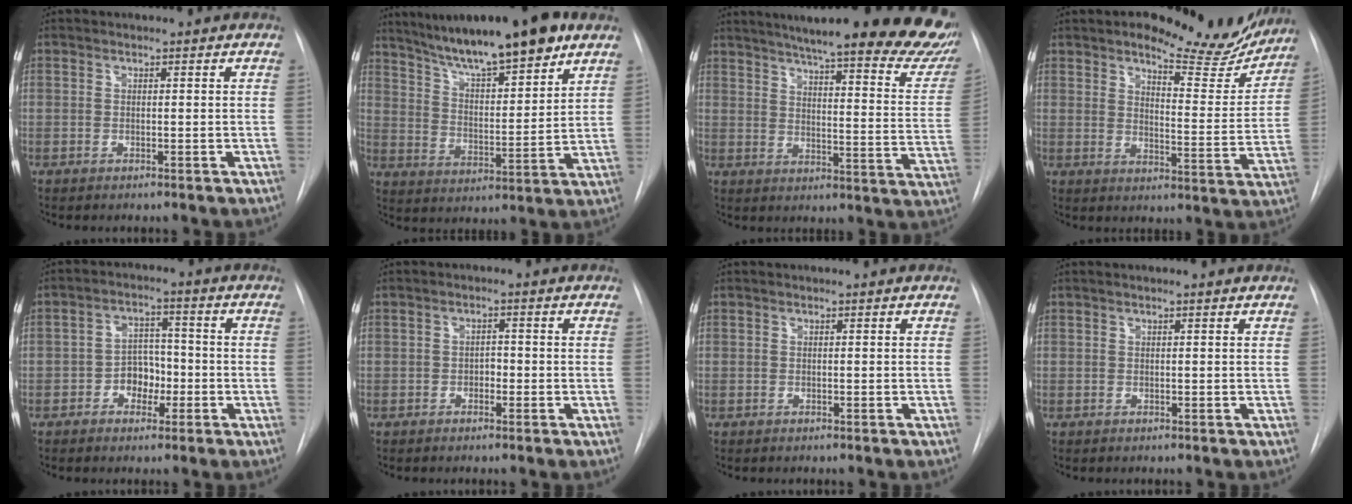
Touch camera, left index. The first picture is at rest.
{"total": 16.7, "force": [12.8, 2.1, 10.6], "torque": [-0.168, 0.012, 0.209]}
{"total": 32.1, "force": [26.3, 4.1, 18.0], "torque": [-0.198, -0.065, 0.318]}
{"total": 14.4, "force": [12.5, 4.0, 6.0], "torque": [-0.061, -0.035, 0.147]}
{"total": 5.1, "force": [-1.8, 3.6, 3.1], "torque": [-0.049, 0.015, -0.031]}
{"total": 1.6, "force": [-0.6, 1.1, 1.0], "torque": [-0.010, 0.006, -0.010]}
{"total": 0.0}
{"total": 1.1, "force": [0.9, -0.1, 0.6], "torque": [-0.012, 0.016, 0.015]}